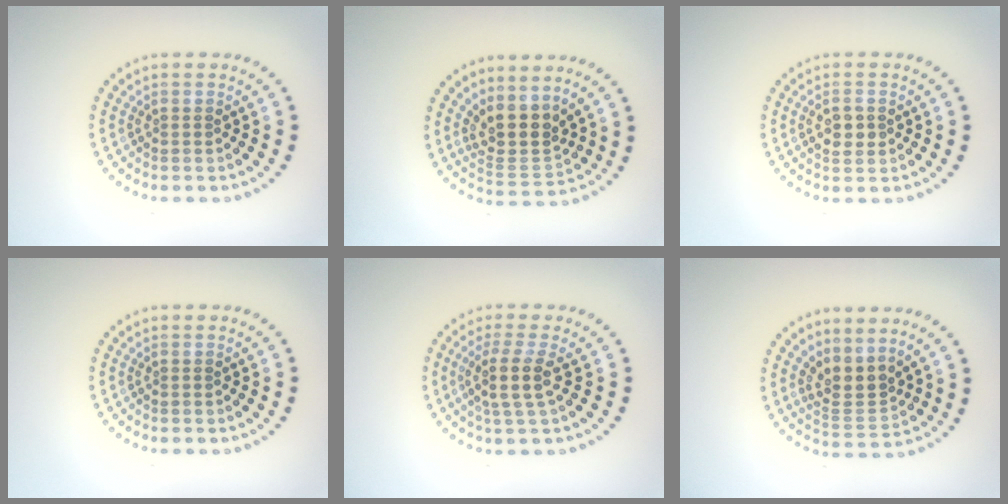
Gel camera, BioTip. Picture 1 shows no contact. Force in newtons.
{"total": 3.7, "press": 2.8, "slide": 2.3}
{"total": 2.0, "press": 1.9, "slide": 0.3}
{"total": 0.0}
{"total": 3.0, "press": 2.3, "slide": 1.8}
{"total": 3.0, "press": 2.3, "slide": 1.9}